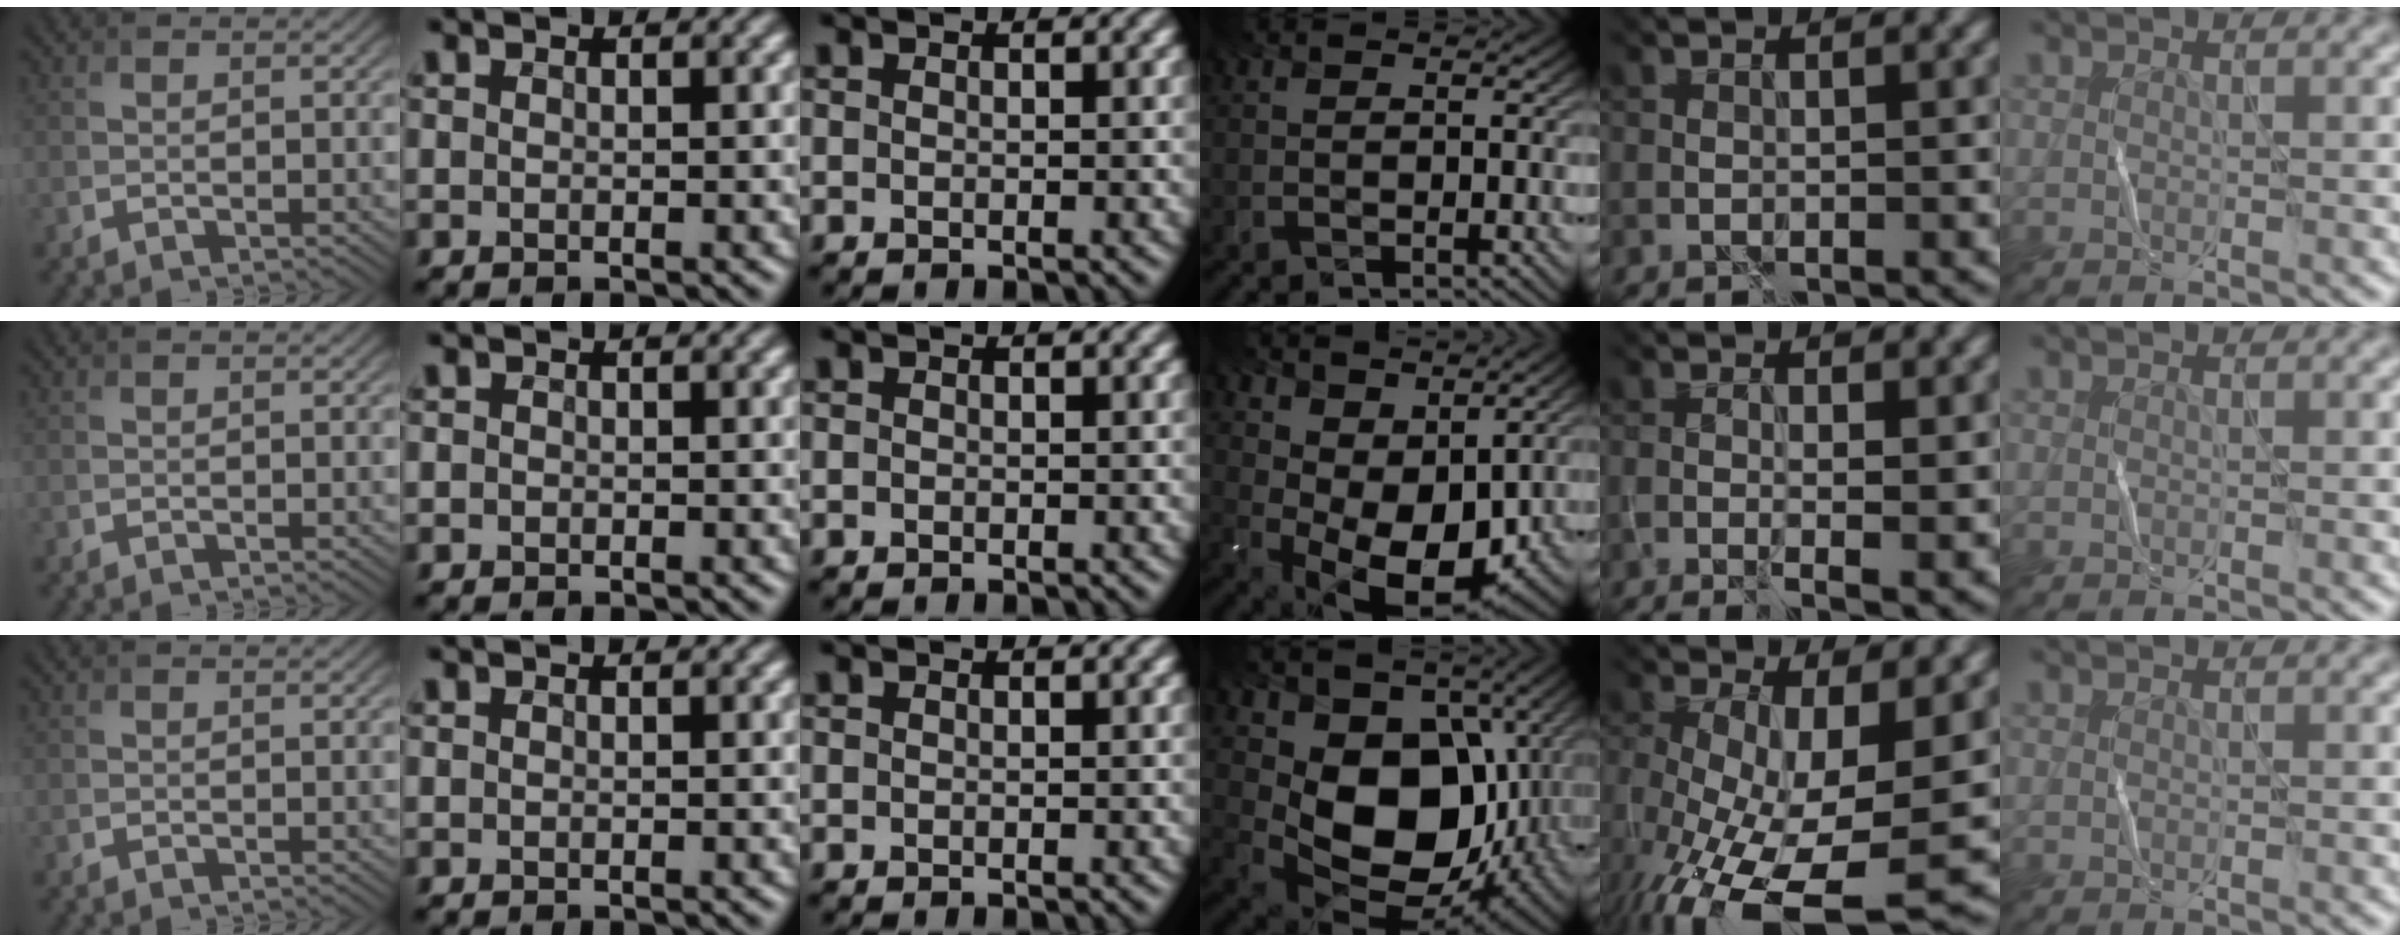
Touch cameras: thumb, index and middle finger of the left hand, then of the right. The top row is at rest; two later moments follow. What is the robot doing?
{"motion": "fold", "object": "bandana"}